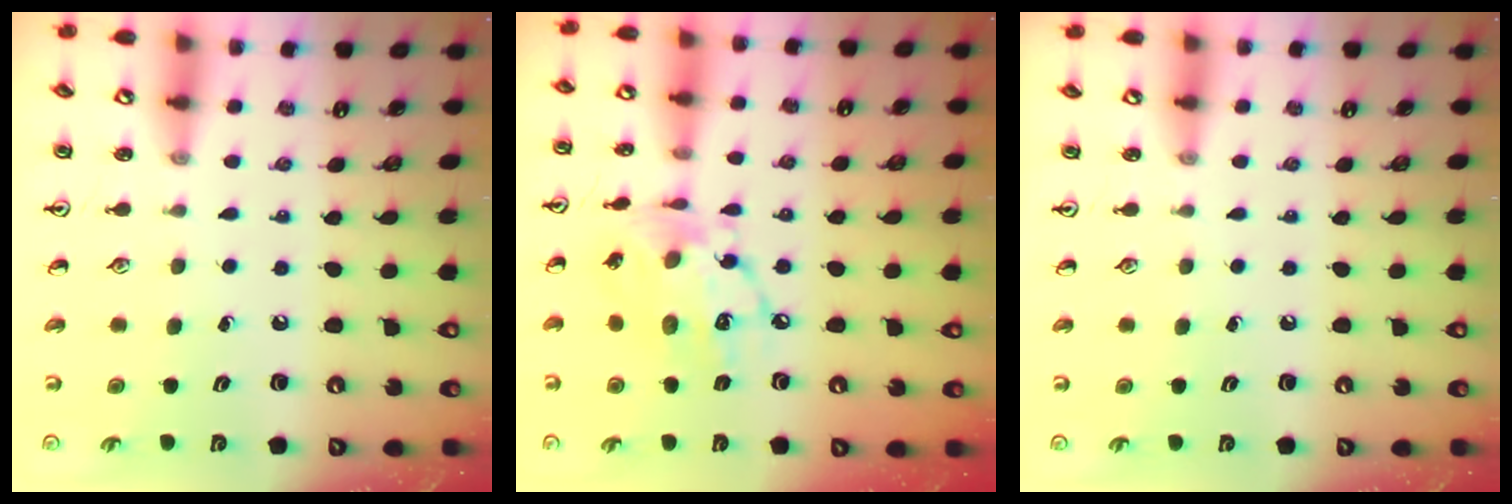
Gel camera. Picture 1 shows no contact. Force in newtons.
{"total": 14.9, "press": 14.8, "slide": 1.4}
{"total": 0.0}